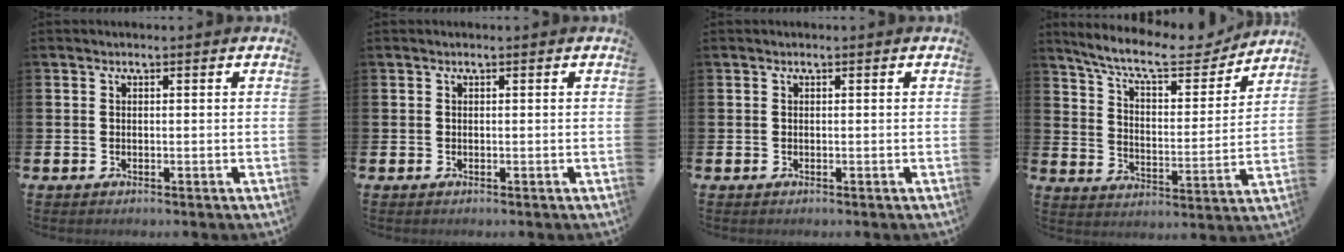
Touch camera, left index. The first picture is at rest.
{"total": 0.0}
{"total": 0.0}
{"total": 10.1, "force": [9.0, 2.2, 4.0], "torque": [-0.099, -0.058, 0.152]}